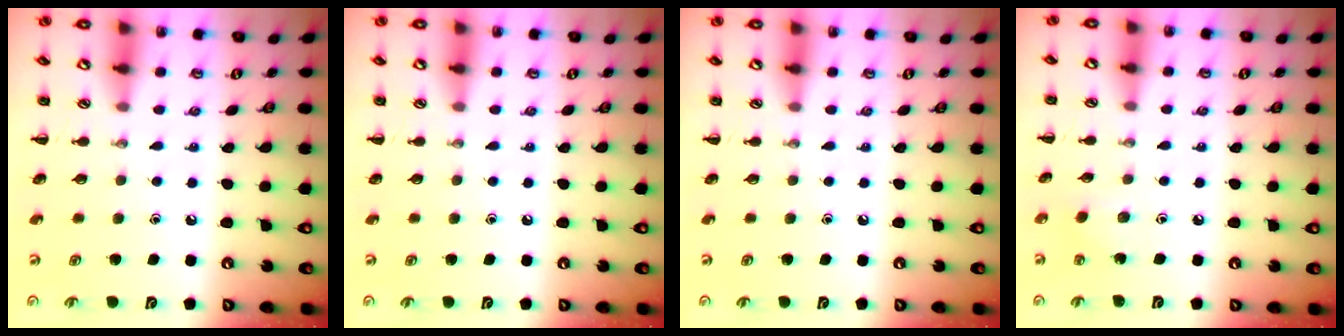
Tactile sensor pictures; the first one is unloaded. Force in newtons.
{"total": 0.0}
{"total": 0.0}
{"total": 2.7, "press": 2.6, "slide": 0.8}